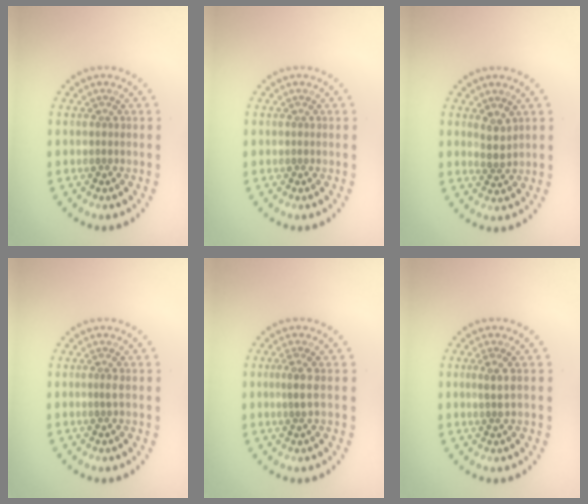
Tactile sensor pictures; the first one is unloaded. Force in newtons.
{"total": 0.0}
{"total": 1.8, "press": 1.4, "slide": 1.1}
{"total": 0.7, "press": 0.5, "slide": 0.6}
{"total": 1.4, "press": 1.0, "slide": 1.0}
{"total": 1.4, "press": 1.1, "slide": 0.8}